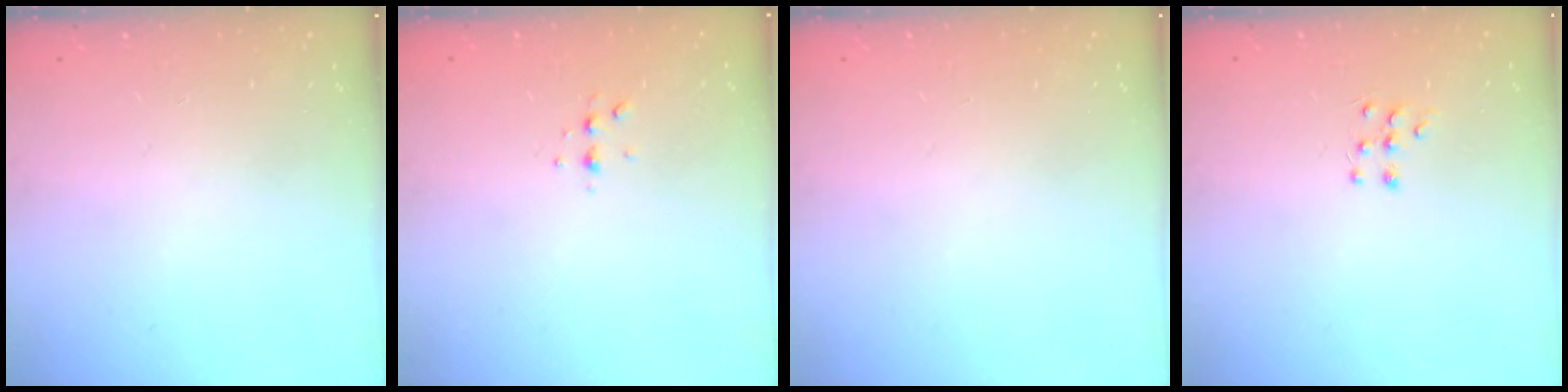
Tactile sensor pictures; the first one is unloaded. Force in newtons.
{"total": 3.6, "press": 3.5, "slide": 0.7}
{"total": 0.0}
{"total": 6.4, "press": 6.3, "slide": 0.8}